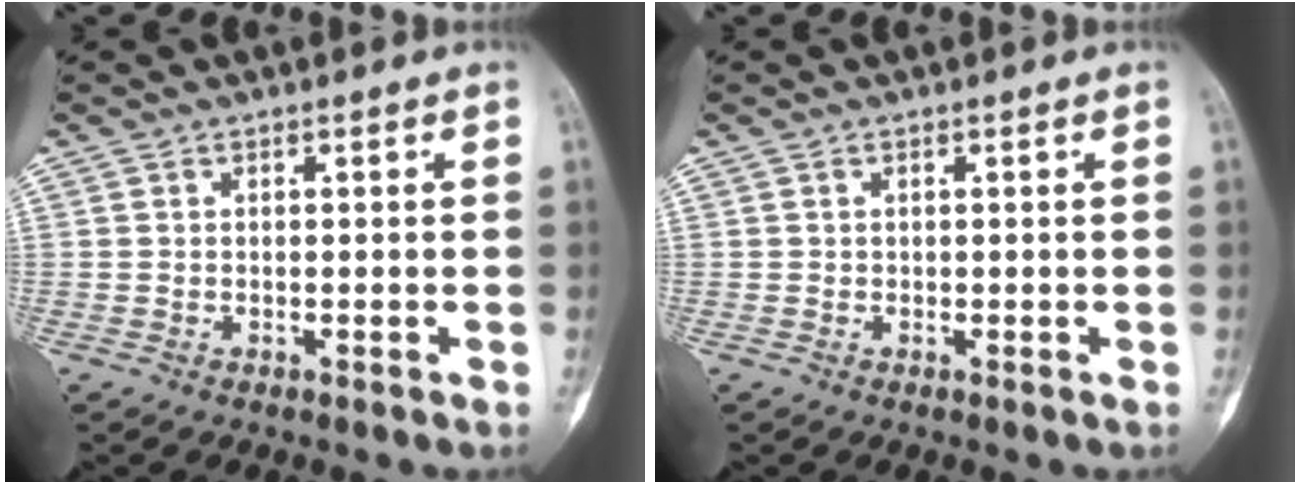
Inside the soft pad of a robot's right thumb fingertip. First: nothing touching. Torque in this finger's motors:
{"motor_torque": [-0.14, 0.11, -0.21, -0.22, -0.05]}